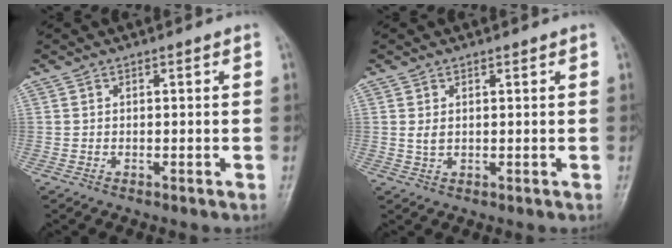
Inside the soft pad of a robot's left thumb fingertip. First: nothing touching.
{"total": 1.6, "force": [0.7, 1.0, 1.0], "torque": [-0.015, -0.006, 0.016]}